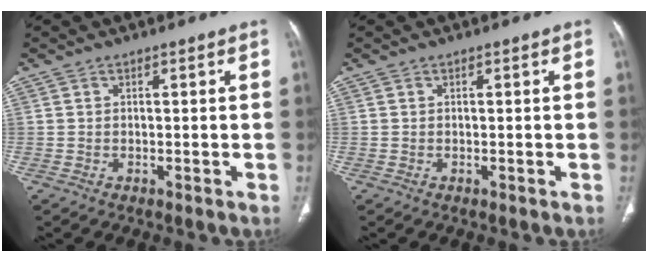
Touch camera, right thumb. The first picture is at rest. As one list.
[{"total": 0.0}]